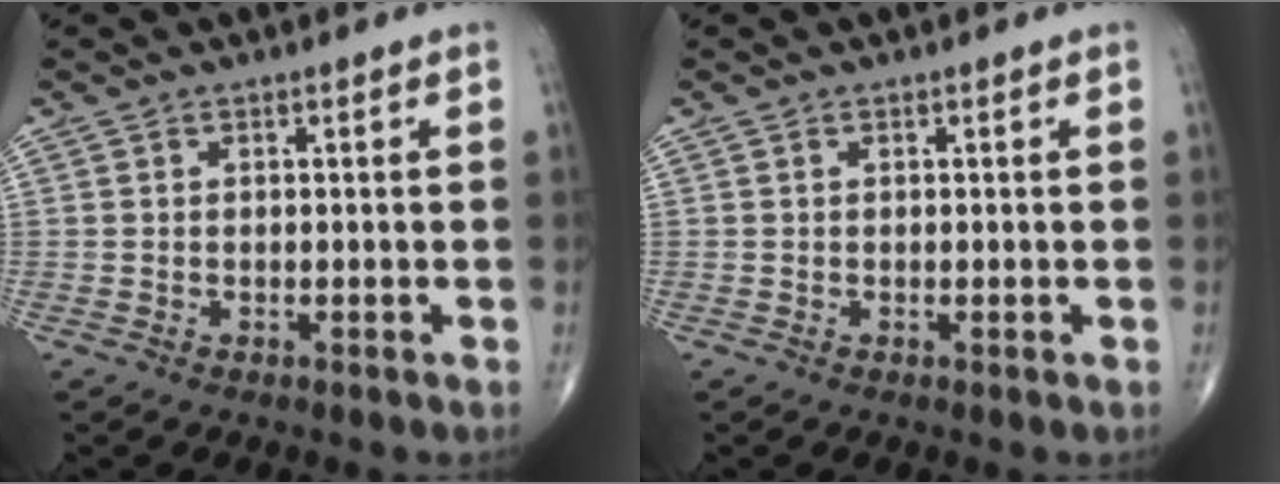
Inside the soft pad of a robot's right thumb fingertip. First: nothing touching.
{"total": 0.0}